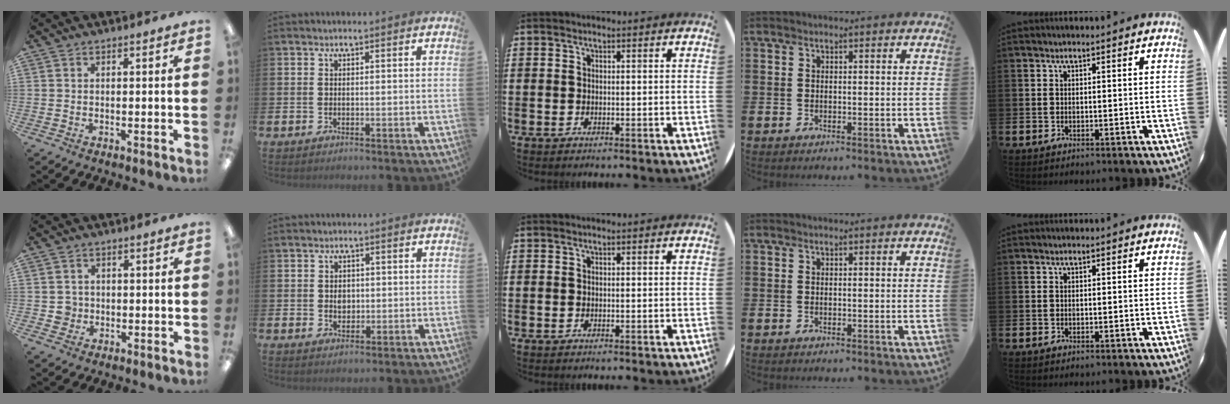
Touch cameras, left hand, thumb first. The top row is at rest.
{"thumb": {"total": 2.7, "force": [-0.2, 2.7, 0.4], "torque": [-0.011, 0.004, -0.006]}, "index": {"total": 2.0, "force": [0.4, 1.7, 1.1], "torque": [-0.006, 0.002, 0.002]}}